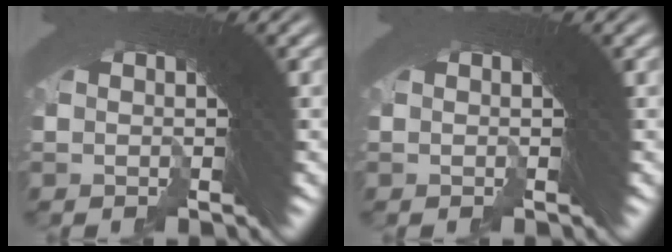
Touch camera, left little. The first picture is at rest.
{"total": 0.0}